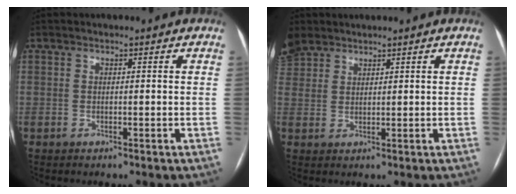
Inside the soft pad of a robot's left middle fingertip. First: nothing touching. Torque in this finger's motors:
{"motor_torque": [0.56, -0.15, 1.05, 0.21]}